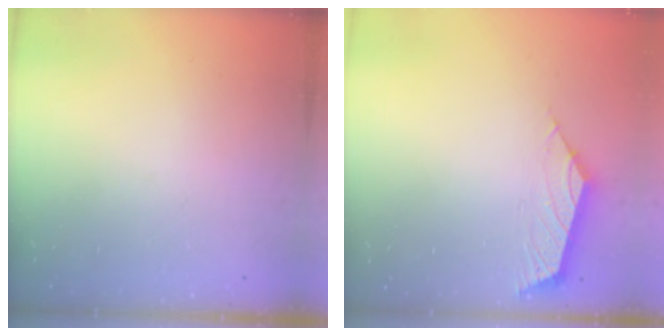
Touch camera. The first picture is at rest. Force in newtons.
{"total": 2.8, "press": 2.7, "slide": 0.7}